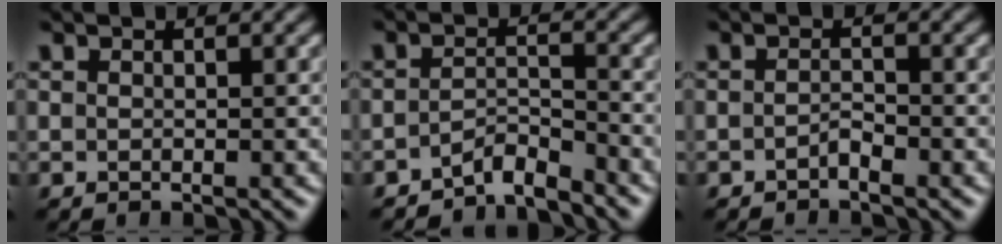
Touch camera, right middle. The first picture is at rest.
{"total": 2.8, "force": [-2.5, 0.4, 1.1], "torque": [-0.018, 0.010, -0.050]}
{"total": 1.0, "force": [-0.7, 0.2, 0.6], "torque": [-0.015, 0.005, -0.013]}